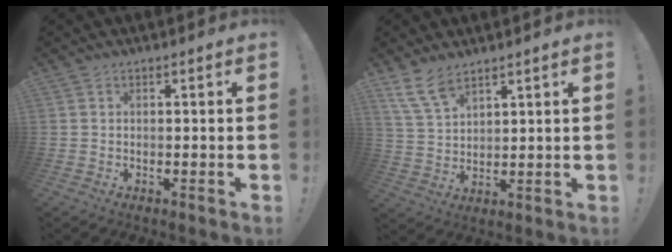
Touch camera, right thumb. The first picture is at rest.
{"total": 8.3, "force": [6.4, 3.2, 4.1], "torque": [-0.081, -0.031, 0.124]}